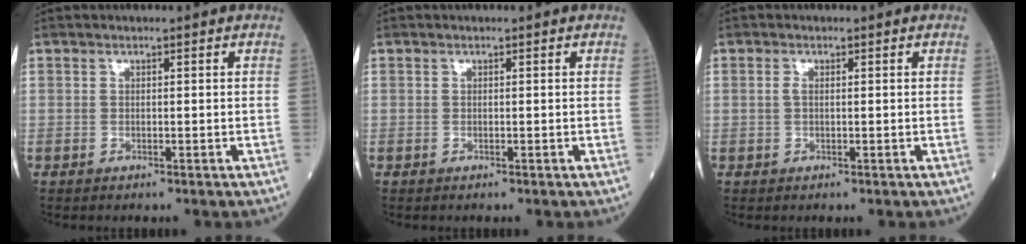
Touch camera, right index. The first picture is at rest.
{"total": 0.0}
{"total": 1.0, "force": [0.1, 0.5, 0.9], "torque": [-0.019, 0.001, 0.003]}